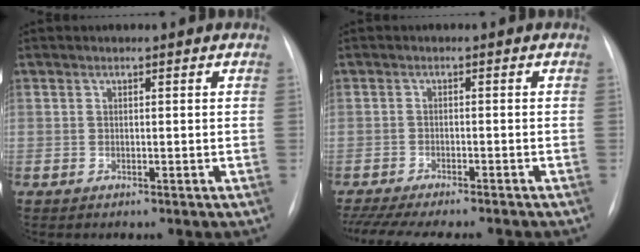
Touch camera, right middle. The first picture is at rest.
{"total": 14.8, "force": [-12.9, 2.6, 6.8], "torque": [-0.128, -0.018, -0.177]}